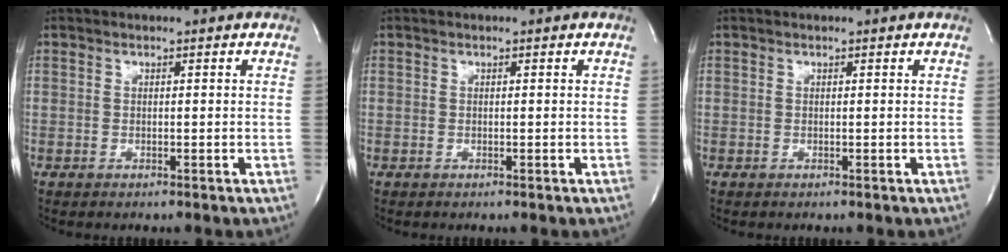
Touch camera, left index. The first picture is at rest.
{"total": 0.0}
{"total": 0.5, "force": [0.5, -0.1, 0.2], "torque": [-0.003, 0.001, 0.009]}